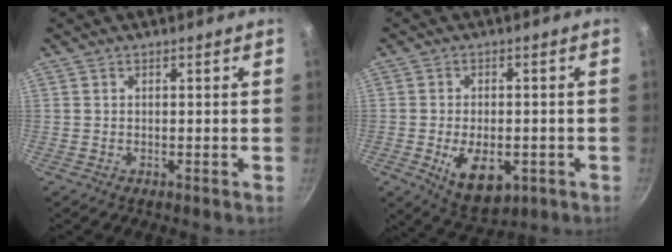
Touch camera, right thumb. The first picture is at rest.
{"total": 9.9, "force": [-2.8, 5.8, 7.6], "torque": [-0.103, -0.001, -0.029]}